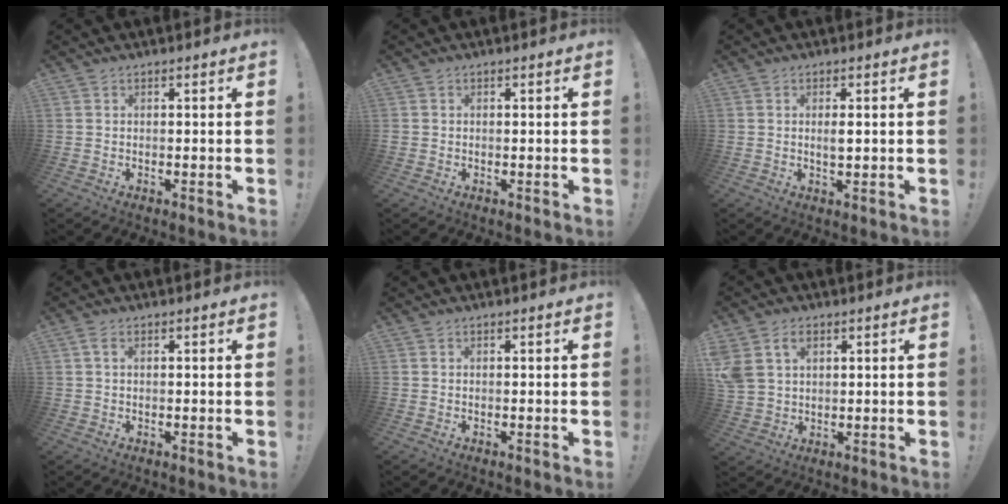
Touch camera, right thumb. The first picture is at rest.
{"total": 0.7, "force": [-0.3, 0.7, 0.2], "torque": [-0.006, 0.004, -0.004]}
{"total": 2.4, "force": [0.2, 0.7, 2.3], "torque": [-0.032, -0.007, 0.000]}
{"total": 1.5, "force": [0.4, 0.7, 1.3], "torque": [-0.026, 0.004, 0.007]}
{"total": 0.0}
{"total": 6.9, "force": [3.1, 5.1, 3.5], "torque": [-0.078, -0.006, 0.060]}